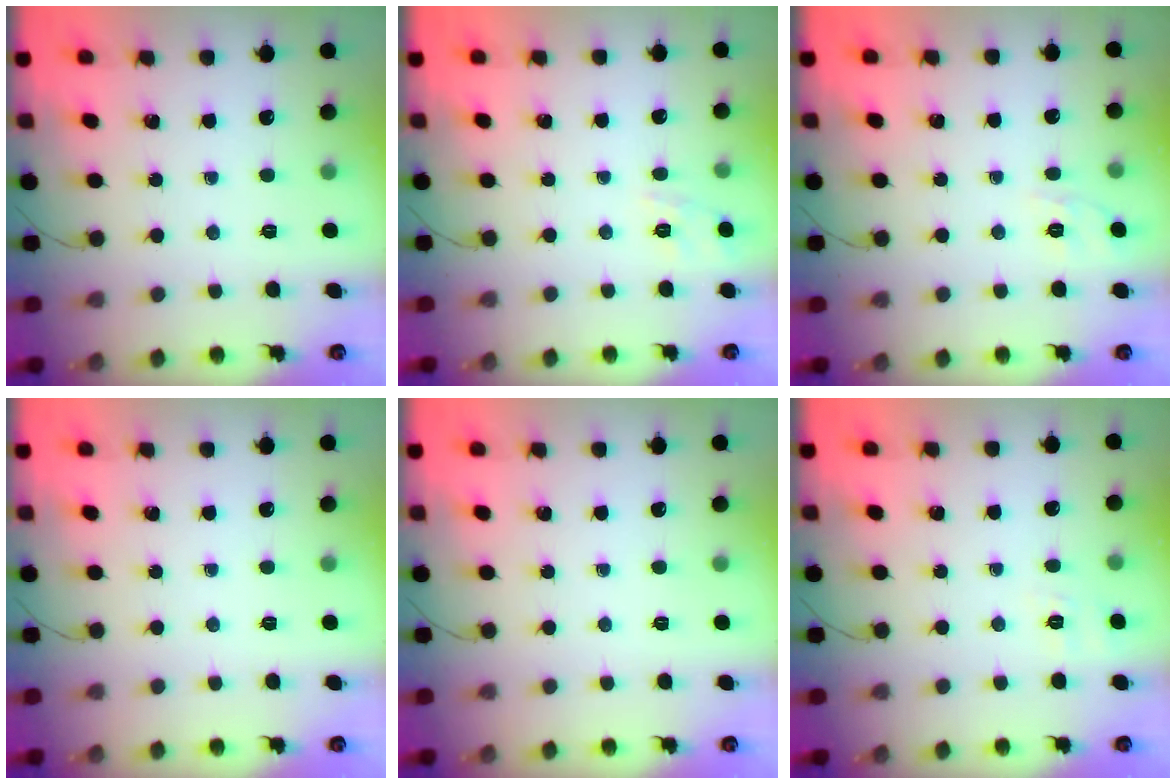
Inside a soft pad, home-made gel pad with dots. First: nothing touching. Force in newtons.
{"total": 9.6, "press": 9.5, "slide": 1.5}
{"total": 1.7, "press": 0.5, "slide": 1.6}
{"total": 0.0}
{"total": 0.0}
{"total": 1.8, "press": 0.1, "slide": 1.8}